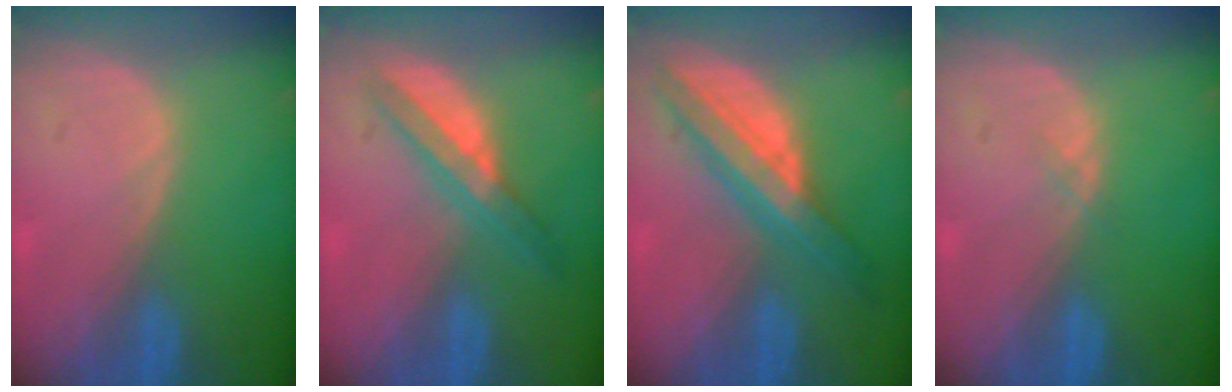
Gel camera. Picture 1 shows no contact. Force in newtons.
{"total": 5.7, "press": 5.3, "slide": 2.1}
{"total": 8.1, "press": 8.0, "slide": 0.5}
{"total": 0.6, "press": 0.5, "slide": 0.2}